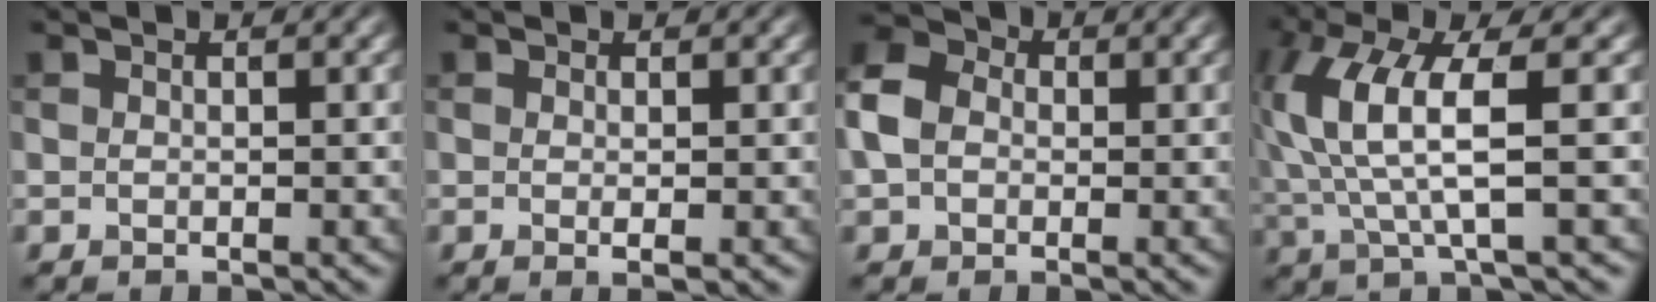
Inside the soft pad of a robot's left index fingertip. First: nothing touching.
{"total": 1.2, "force": [0.0, 0.1, 1.2], "torque": [-0.018, -0.004, -0.002]}
{"total": 5.6, "force": [0.2, 4.4, 3.4], "torque": [-0.089, 0.014, -0.004]}
{"total": 6.8, "force": [0.8, 1.7, 6.6], "torque": [-0.153, 0.006, 0.018]}